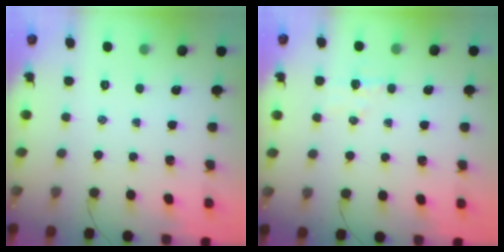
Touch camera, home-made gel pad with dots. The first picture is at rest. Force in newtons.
{"total": 4.5, "press": 4.4, "slide": 0.8}